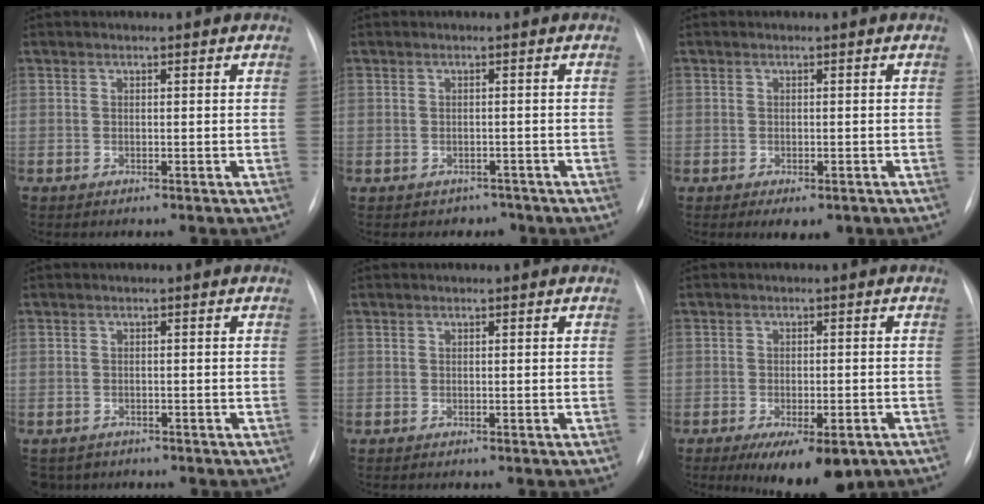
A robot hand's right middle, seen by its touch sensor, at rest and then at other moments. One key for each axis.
{"total": 2.3, "fx": -1.7, "fy": 1.5, "fz": -0.4, "tx": 0.005, "ty": 0.010, "tz": -0.020}
{"total": 3.0, "fx": -1.7, "fy": 1.5, "fz": 2.0, "tx": -0.019, "ty": -0.006, "tz": -0.010}
{"total": 3.4, "fx": -2.6, "fy": 2.3, "fz": 0.4, "tx": 0.000, "ty": 0.003, "tz": -0.037}
{"total": 0.0}
{"total": 9.3, "fx": -5.7, "fy": 3.2, "fz": 6.5, "tx": -0.086, "ty": -0.013, "tz": -0.077}